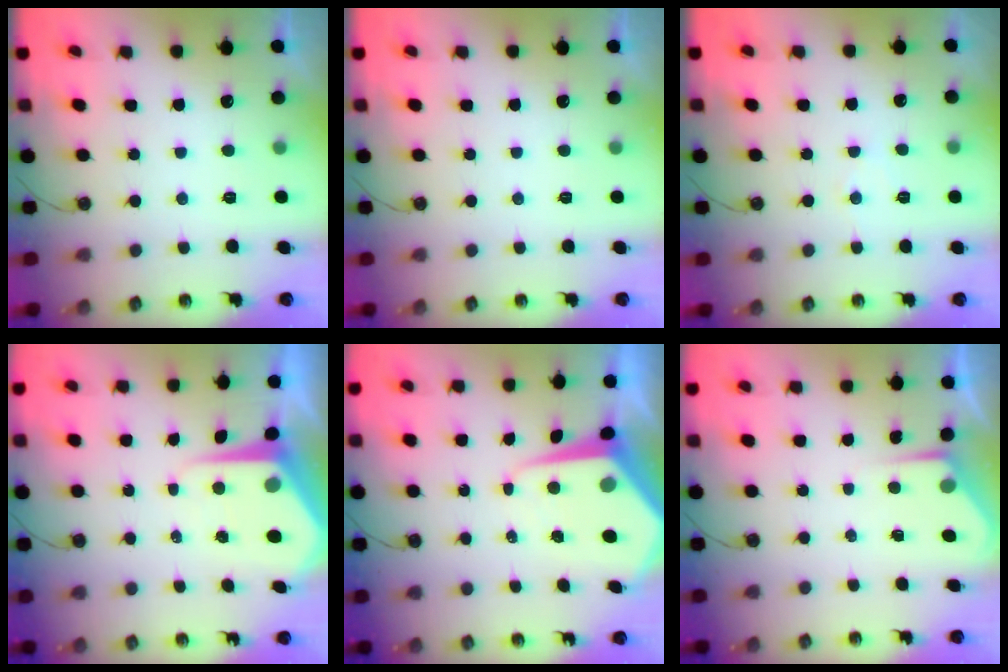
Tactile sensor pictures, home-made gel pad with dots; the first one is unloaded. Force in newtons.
{"total": 0.0}
{"total": 3.7, "press": 3.6, "slide": 0.5}
{"total": 7.9, "press": 7.9, "slide": 0.6}
{"total": 9.5, "press": 9.4, "slide": 0.8}
{"total": 2.3, "press": 2.3, "slide": 0.3}